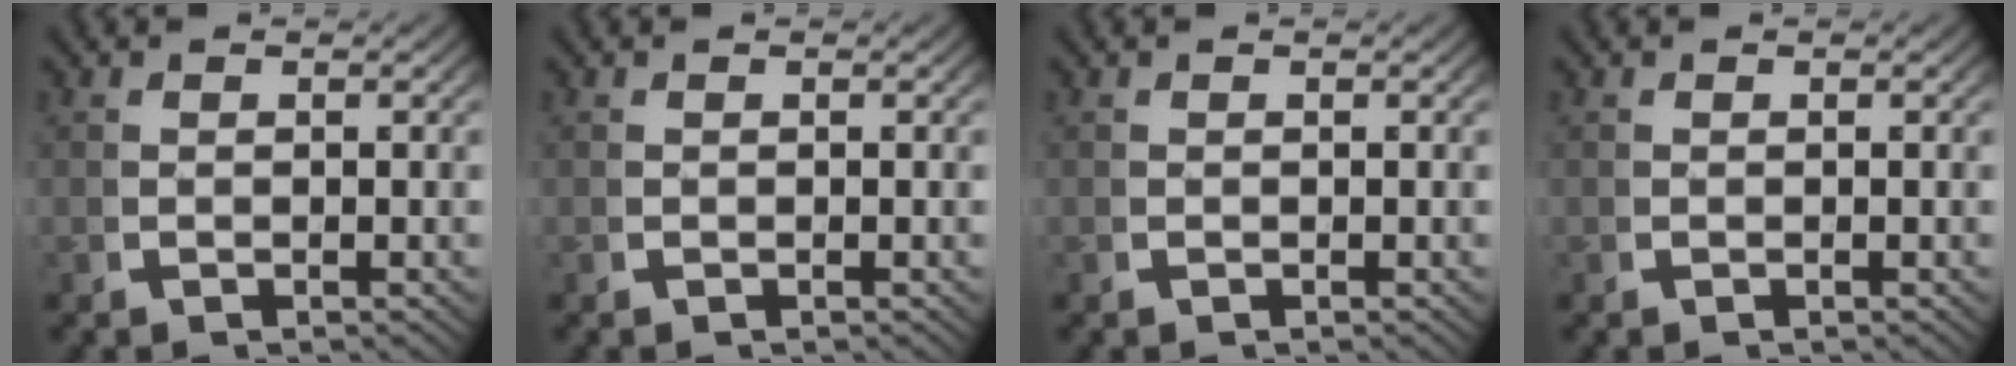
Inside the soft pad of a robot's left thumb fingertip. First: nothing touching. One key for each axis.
{"total": 0.0}
{"total": 0.0}
{"total": 0.0}